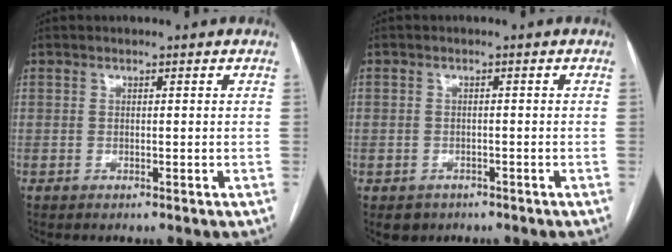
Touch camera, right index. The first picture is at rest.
{"total": 3.1, "force": [-1.6, 2.6, 0.3], "torque": [0.002, 0.008, -0.018]}